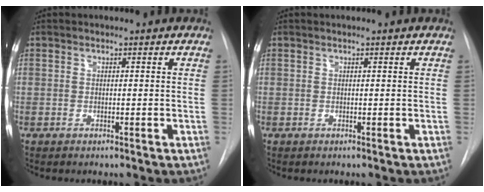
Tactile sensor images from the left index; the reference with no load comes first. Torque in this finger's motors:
{"motor_torque": [-0.16, 0.10, -0.01, -0.01]}